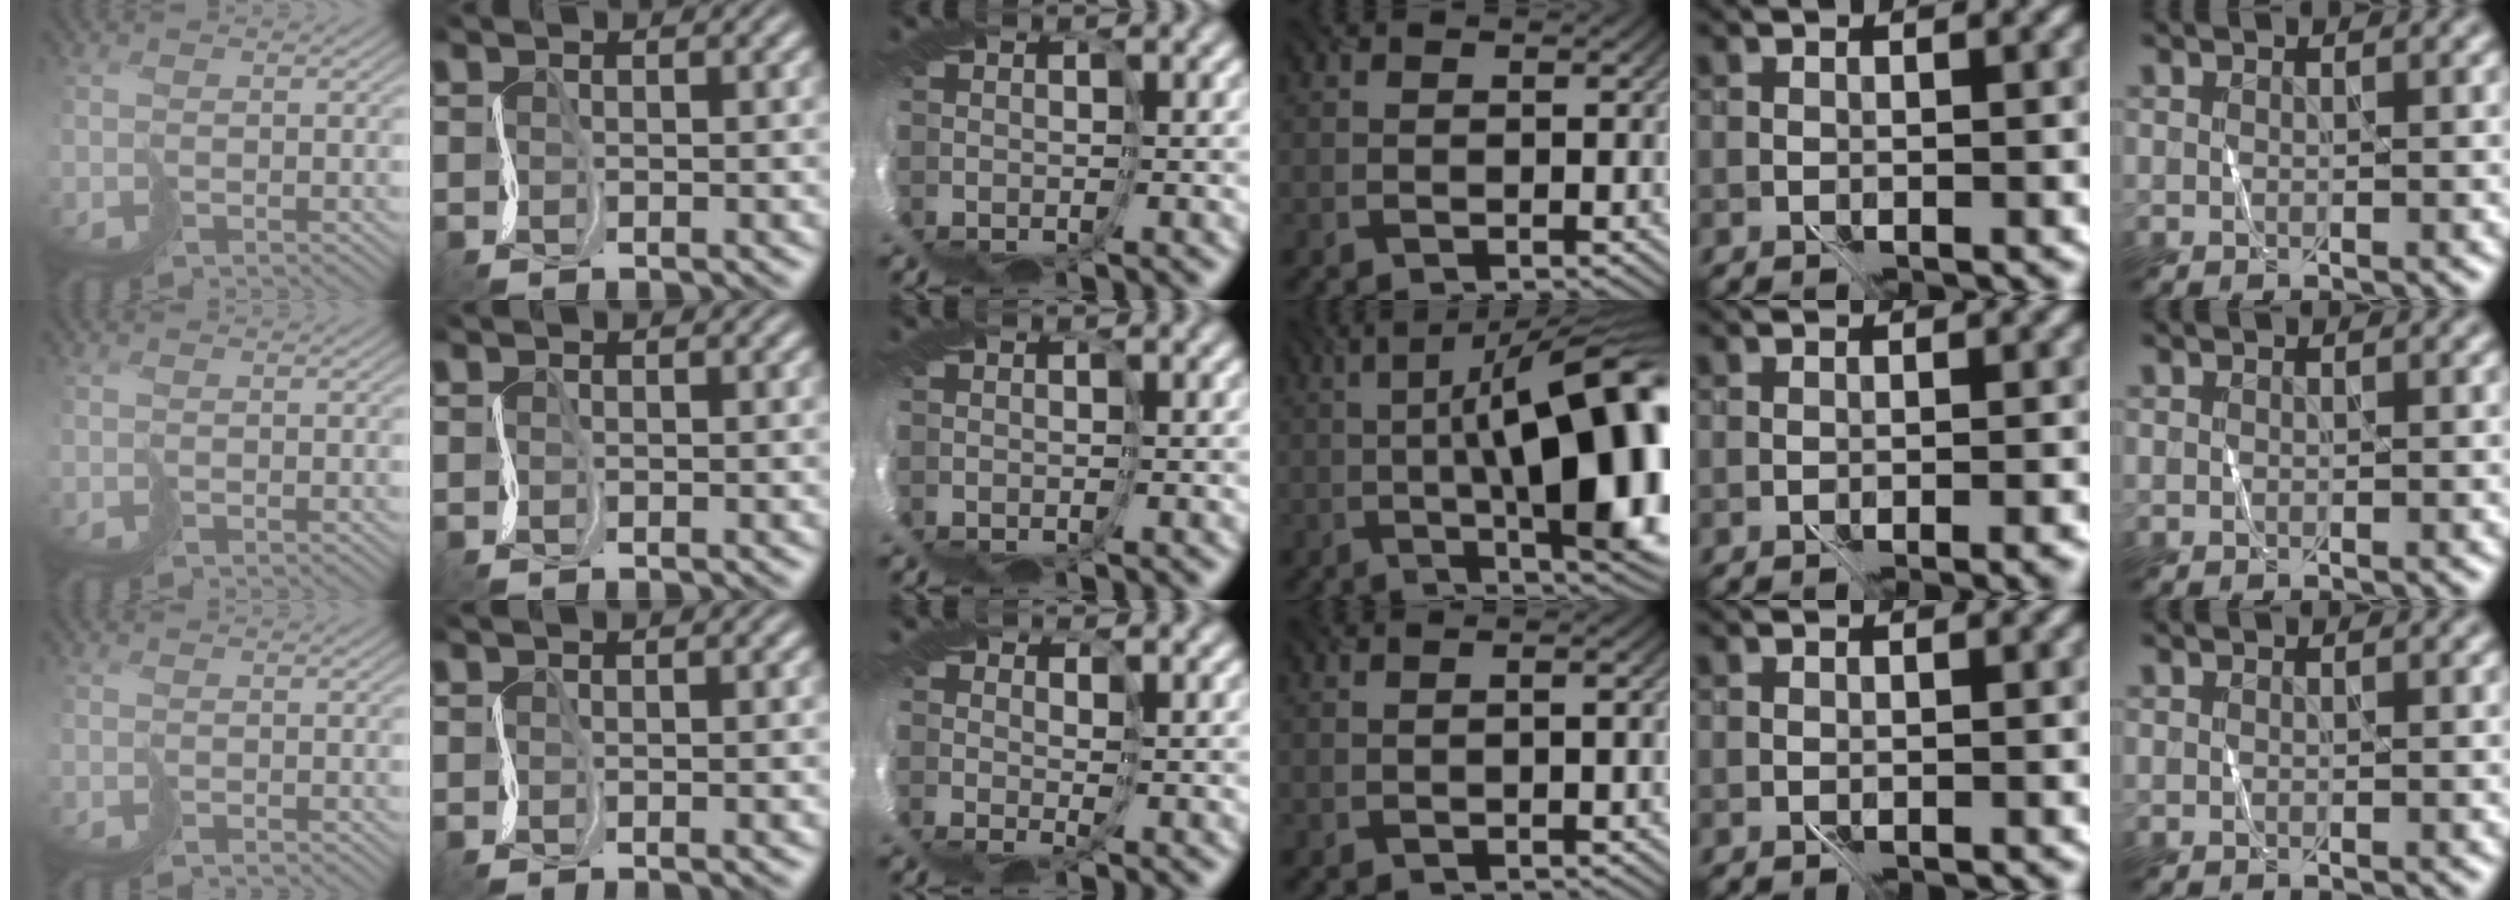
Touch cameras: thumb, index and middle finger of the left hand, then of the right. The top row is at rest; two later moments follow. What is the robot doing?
{"motion": "cut", "object": "paper bag"}